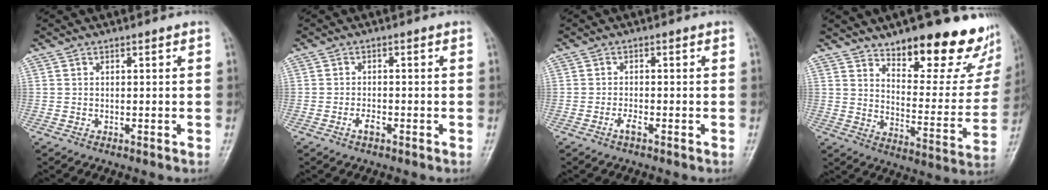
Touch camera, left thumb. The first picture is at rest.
{"total": 2.0, "force": [-1.2, 0.9, 1.4], "torque": [-0.027, 0.009, -0.022]}
{"total": 1.8, "force": [-1.1, 0.4, 1.4], "torque": [-0.029, 0.006, -0.022]}
{"total": 23.1, "force": [15.4, 8.7, 14.8], "torque": [-0.146, -0.096, 0.216]}